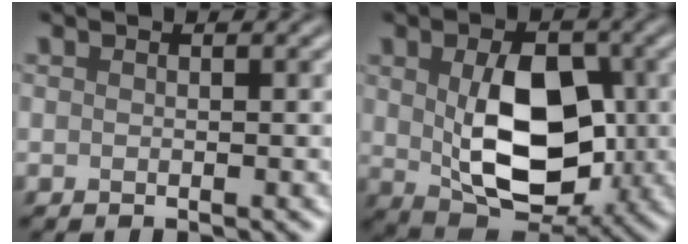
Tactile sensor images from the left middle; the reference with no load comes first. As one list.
[{"total": 9.0, "force": [0.3, 5.7, 7.0], "torque": [-0.130, -0.013, 0.019]}]